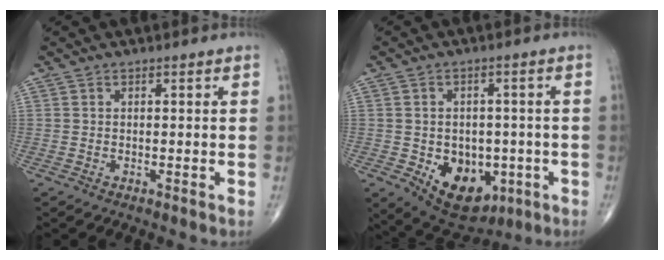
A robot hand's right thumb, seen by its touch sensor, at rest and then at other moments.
{"total": 12.9, "force": [-4.0, 8.9, 8.5], "torque": [-0.088, 0.007, -0.040]}